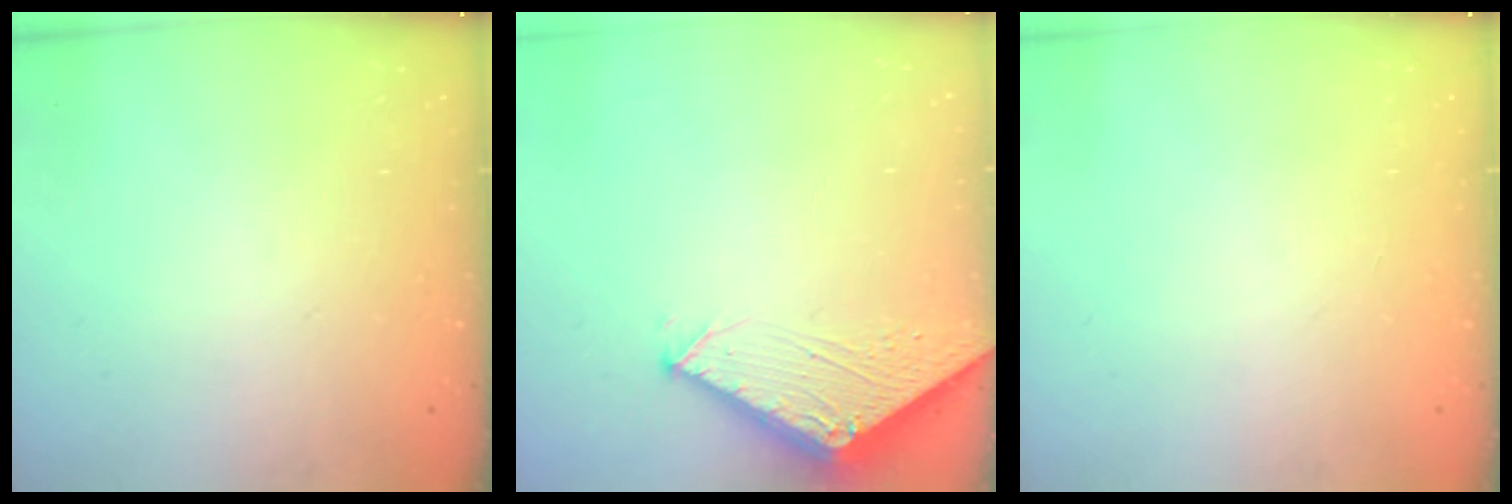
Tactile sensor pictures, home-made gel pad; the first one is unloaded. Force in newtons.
{"total": 2.8, "press": 2.8, "slide": 0.3}
{"total": 0.0}